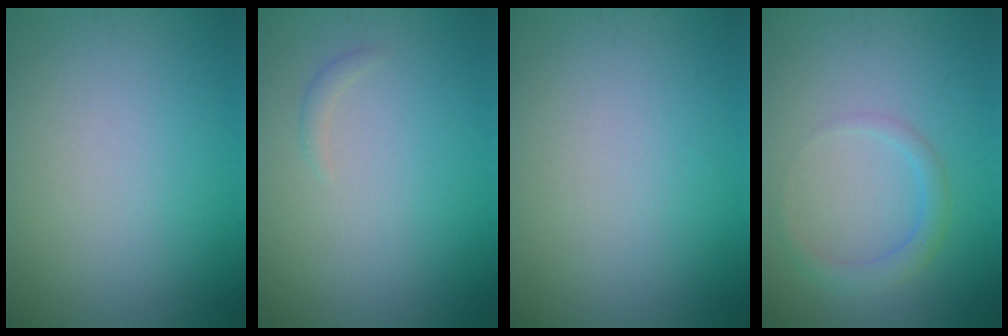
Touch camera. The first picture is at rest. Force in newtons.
{"total": 0.7, "press": 0.7, "slide": 0.0}
{"total": 0.0}
{"total": 1.9, "press": 1.9, "slide": 0.1}